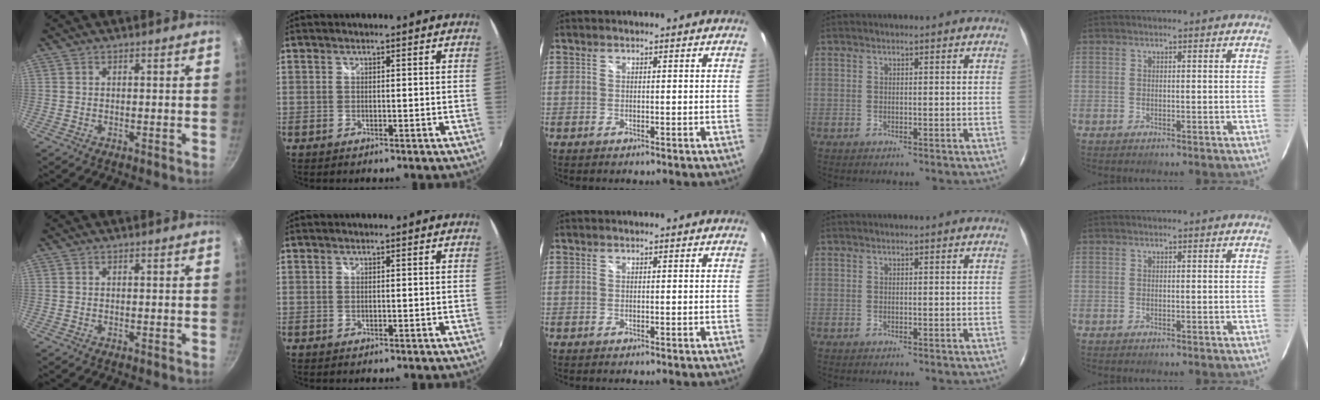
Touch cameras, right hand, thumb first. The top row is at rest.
{}